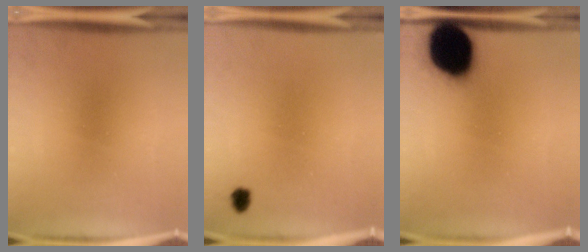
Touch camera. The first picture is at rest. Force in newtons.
{"total": 1.8}
{"total": 19.9}